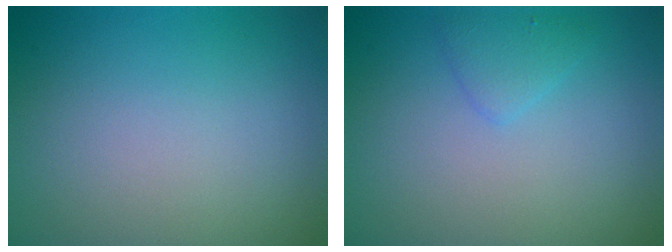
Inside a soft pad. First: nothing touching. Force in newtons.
{"total": 1.5, "press": 1.5, "slide": 0.1}